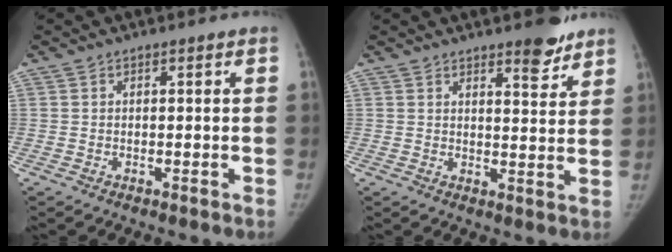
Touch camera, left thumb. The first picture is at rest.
{"total": 6.3, "force": [4.7, 1.9, 3.7], "torque": [-0.030, -0.033, 0.063]}